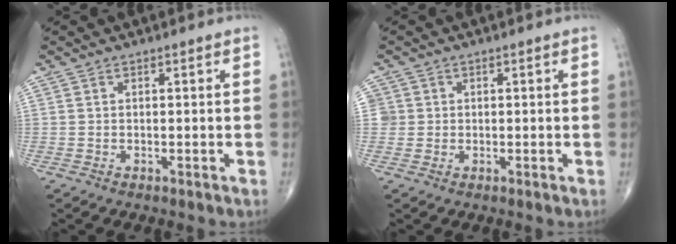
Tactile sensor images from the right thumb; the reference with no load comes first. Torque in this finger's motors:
{"motor_torque": [0.09, 0.01, 0.18, 0.11, -0.06]}